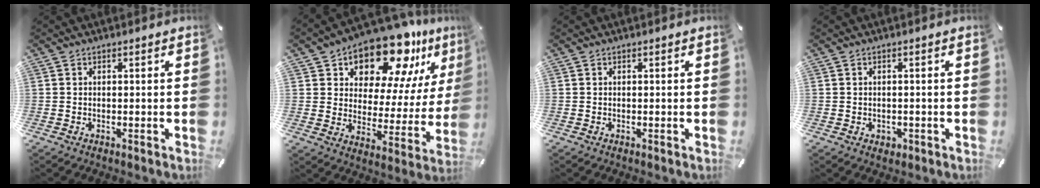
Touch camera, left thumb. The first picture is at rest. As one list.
[{"total": 16.8, "force": [13.4, 7.6, 6.8], "torque": [-0.108, -0.113, 0.228]}, {"total": 0.0}, {"total": 1.3, "force": [-0.4, 1.2, 0.4], "torque": [-0.009, 0.003, -0.009]}]